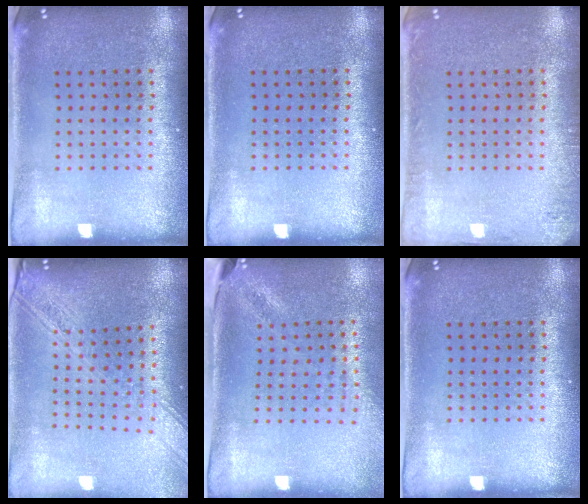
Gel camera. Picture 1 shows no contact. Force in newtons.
{"total": 0.0}
{"total": 1.4, "press": 1.4, "slide": 0.1}
{"total": 2.2, "press": 1.8, "slide": 1.3}
{"total": 1.9, "press": 1.5, "slide": 1.2}
{"total": 0.0}